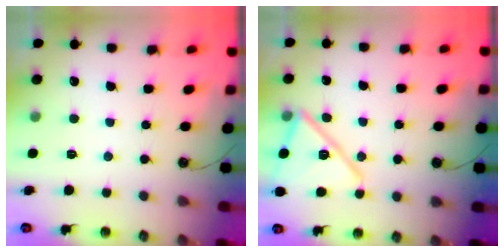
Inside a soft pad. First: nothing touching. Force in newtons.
{"total": 15.2, "press": 15.2, "slide": 0.8}